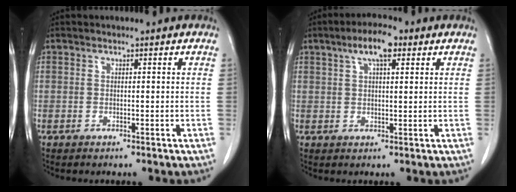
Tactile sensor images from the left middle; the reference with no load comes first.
{"total": 5.7, "force": [3.0, 1.6, 4.5], "torque": [-0.085, 0.014, 0.049]}